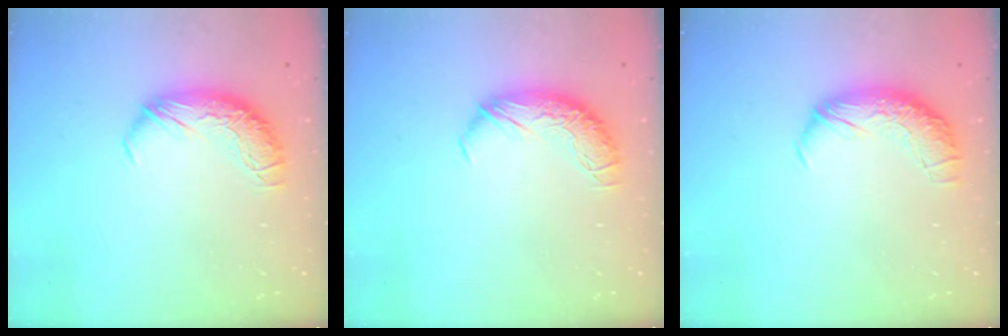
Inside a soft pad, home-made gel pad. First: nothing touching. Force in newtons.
{"total": 0.0}
{"total": 2.4, "press": 1.0, "slide": 2.2}